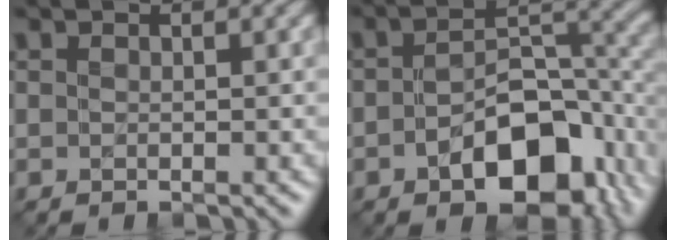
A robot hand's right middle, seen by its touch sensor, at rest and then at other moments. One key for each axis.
{"total": 10.0, "fx": -3.6, "fy": 5.2, "fz": 7.7, "tx": -0.109, "ty": 0.000, "tz": -0.056}